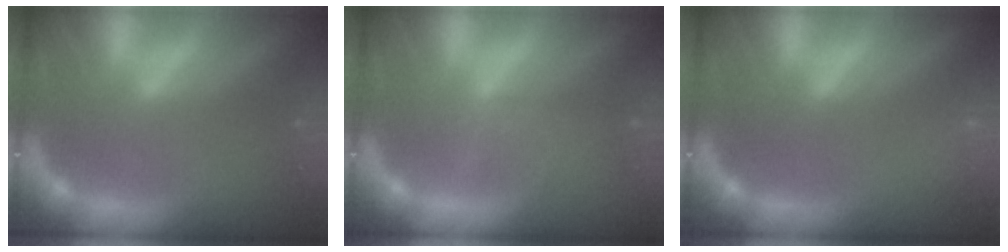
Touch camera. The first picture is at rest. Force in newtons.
{"total": 3.0}
{"total": 2.5}